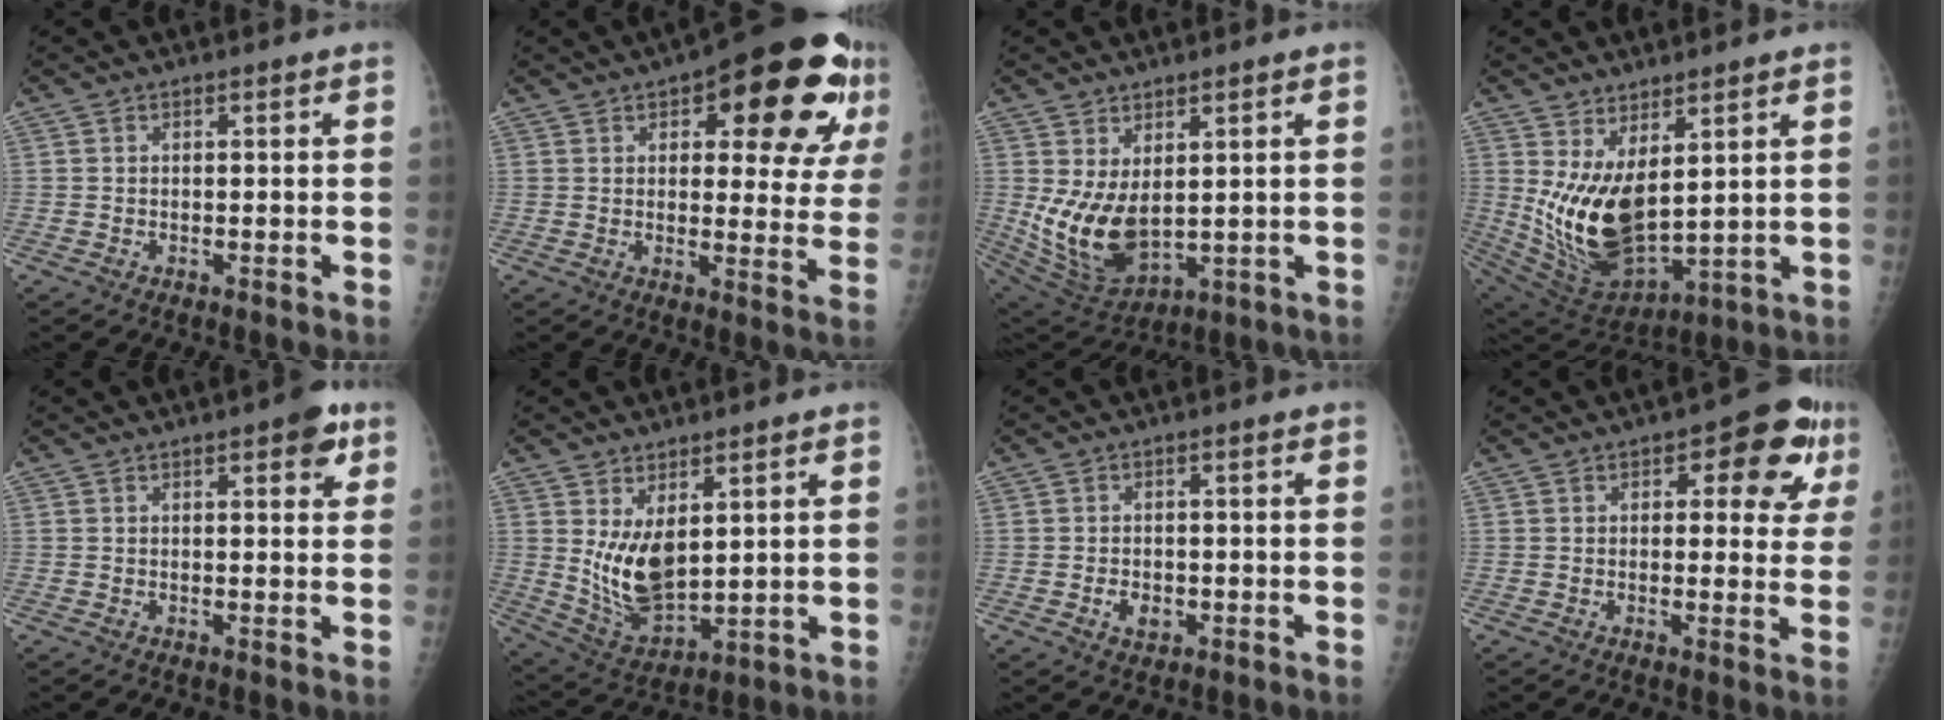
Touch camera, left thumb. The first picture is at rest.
{"total": 20.4, "force": [9.3, 8.3, 16.2], "torque": [-0.170, -0.010, 0.117]}
{"total": 11.6, "force": [1.5, 6.6, 9.4], "torque": [-0.166, -0.028, 0.055]}
{"total": 14.2, "force": [3.7, 6.8, 11.9], "torque": [-0.214, -0.044, 0.098]}
{"total": 4.7, "force": [2.4, 1.7, 3.6], "torque": [-0.030, -0.006, 0.023]}
{"total": 10.6, "force": [2.9, 5.6, 8.4], "torque": [-0.135, -0.034, 0.074]}
{"total": 3.0, "force": [-0.9, 2.2, 1.9], "torque": [-0.023, 0.003, -0.010]}
{"total": 10.6, "force": [4.2, 5.1, 8.3], "torque": [-0.057, 0.000, 0.043]}